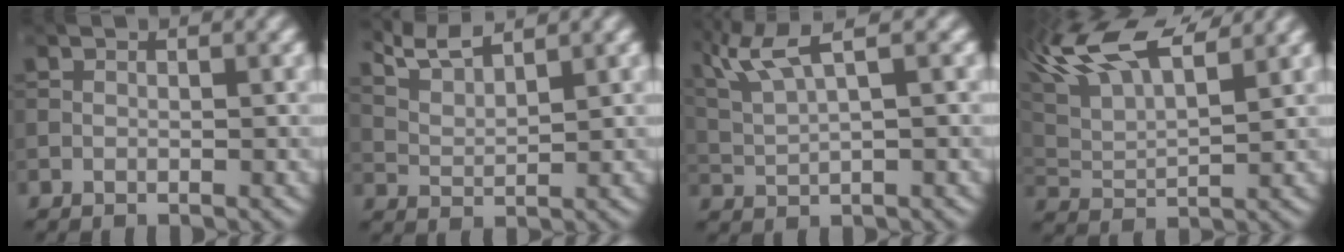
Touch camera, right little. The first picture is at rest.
{"total": 3.8, "force": [3.2, 0.7, 1.9], "torque": [-0.040, 0.005, 0.066]}
{"total": 5.5, "force": [3.3, 1.1, 4.3], "torque": [-0.093, 0.021, 0.070]}
{"total": 10.3, "force": [7.2, 3.3, 6.6], "torque": [-0.148, 0.026, 0.126]}